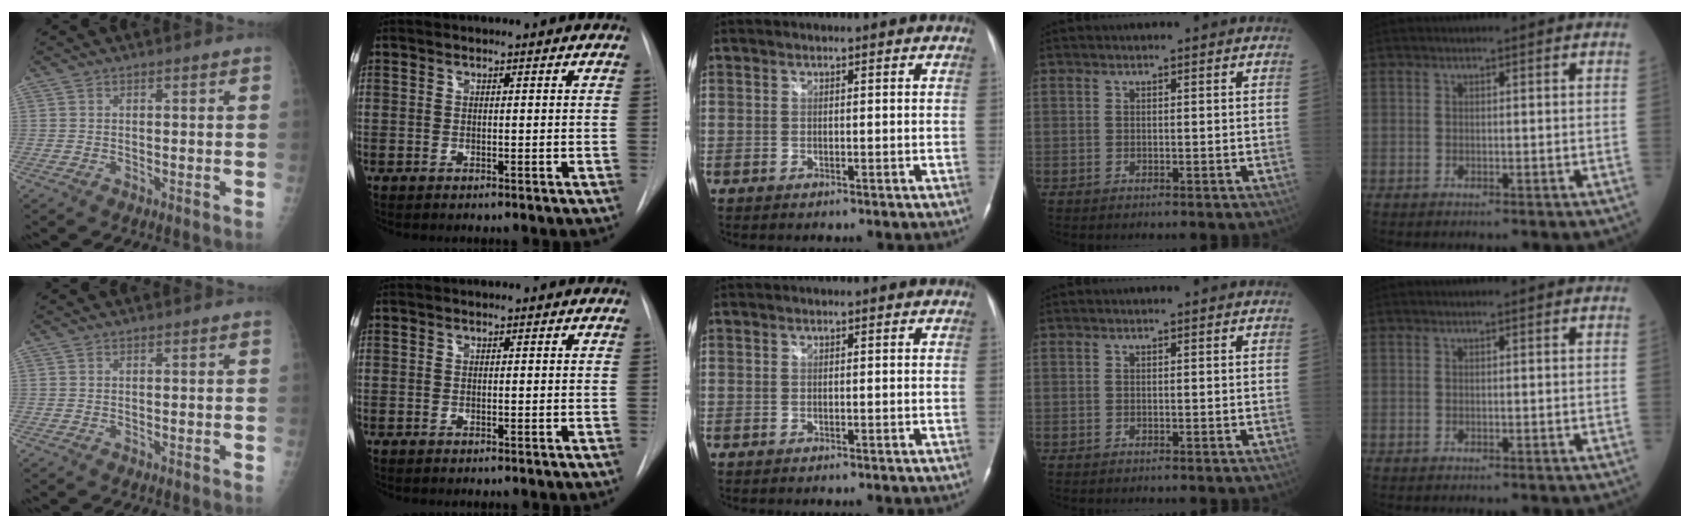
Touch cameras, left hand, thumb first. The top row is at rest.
{}